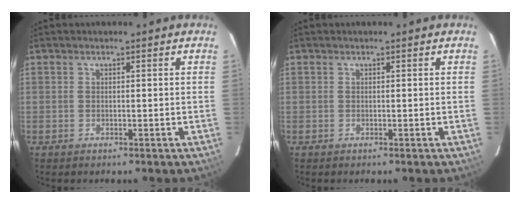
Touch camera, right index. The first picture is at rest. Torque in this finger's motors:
{"motor_torque": [0.00, 0.00, 0.03, 0.00]}